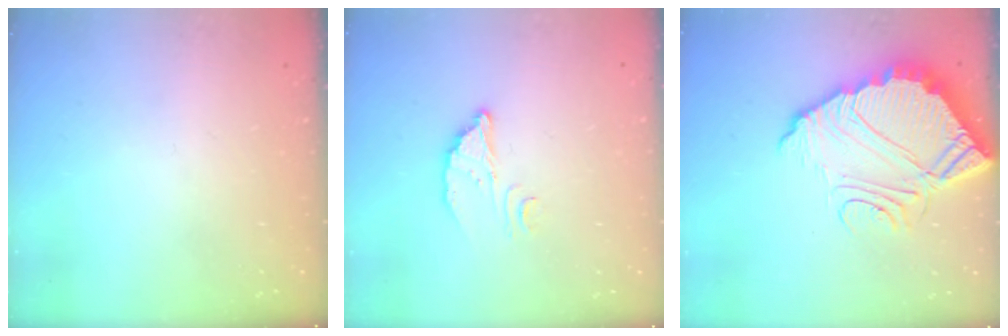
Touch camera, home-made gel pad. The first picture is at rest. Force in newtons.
{"total": 4.1, "press": 4.1, "slide": 0.1}
{"total": 14.3, "press": 14.3, "slide": 1.1}